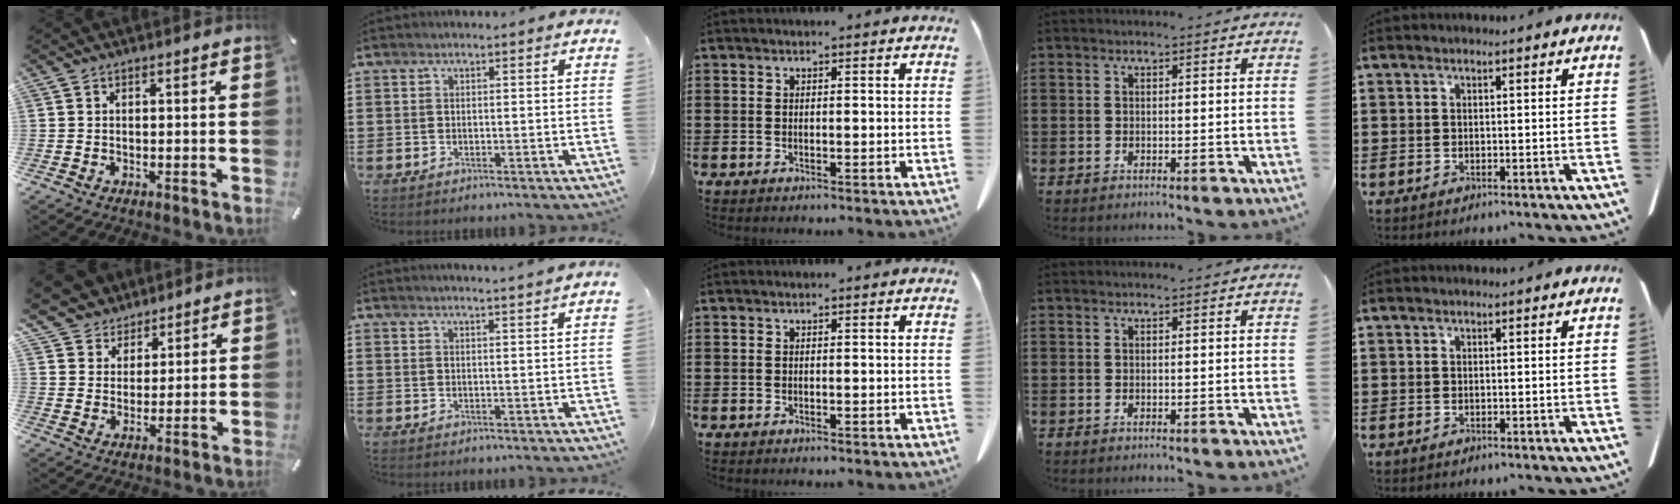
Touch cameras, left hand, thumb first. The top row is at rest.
{"thumb": {"total": 7.3, "force": [5.6, 4.8, -0.3], "torque": [-0.022, -0.042, 0.109]}, "index": {"total": 2.0, "force": [1.9, -0.5, 0.4], "torque": [-0.012, -0.003, 0.037]}}